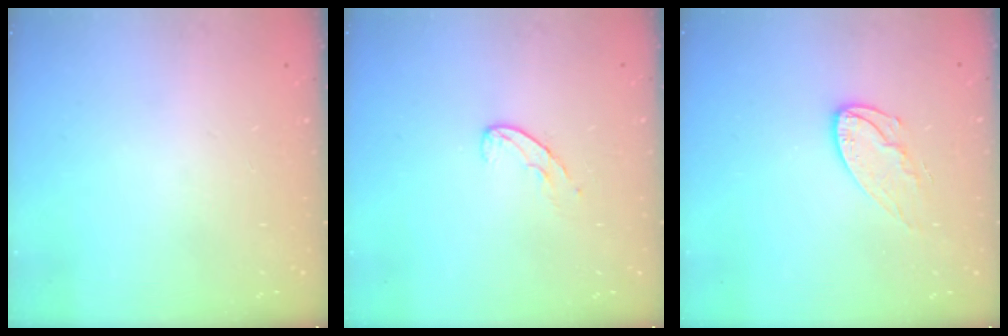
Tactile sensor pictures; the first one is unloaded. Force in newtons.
{"total": 5.8, "press": 5.8, "slide": 0.4}
{"total": 9.5, "press": 9.5, "slide": 0.7}